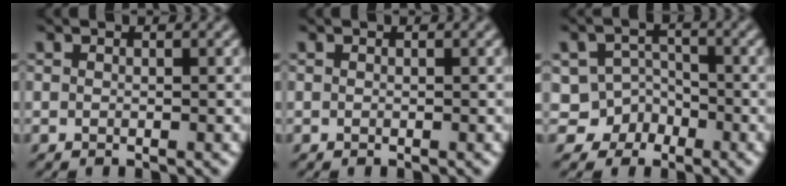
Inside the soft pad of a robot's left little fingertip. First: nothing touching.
{"total": 0.0}
{"total": 4.9, "force": [-2.5, 4.0, 1.0], "torque": [0.012, 0.001, -0.059]}